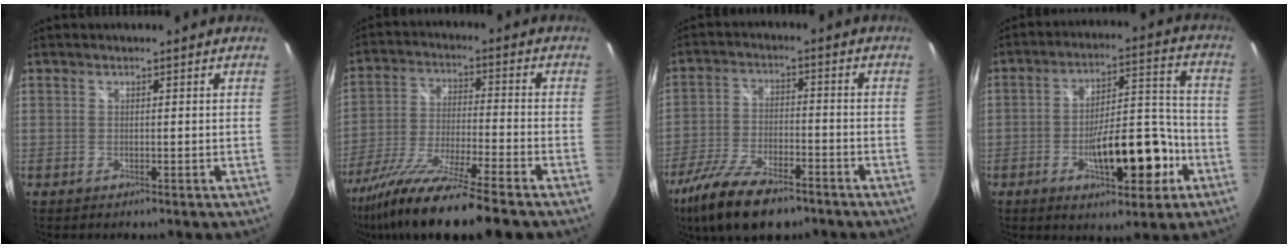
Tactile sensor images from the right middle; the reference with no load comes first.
{"total": 18.3, "force": [-14.3, 0.5, 11.3], "torque": [-0.219, -0.052, -0.251]}
{"total": 15.5, "force": [-11.0, 5.6, 9.3], "torque": [-0.202, -0.036, -0.197]}
{"total": 14.3, "force": [-5.9, 5.4, 11.9], "torque": [-0.191, 0.015, -0.077]}